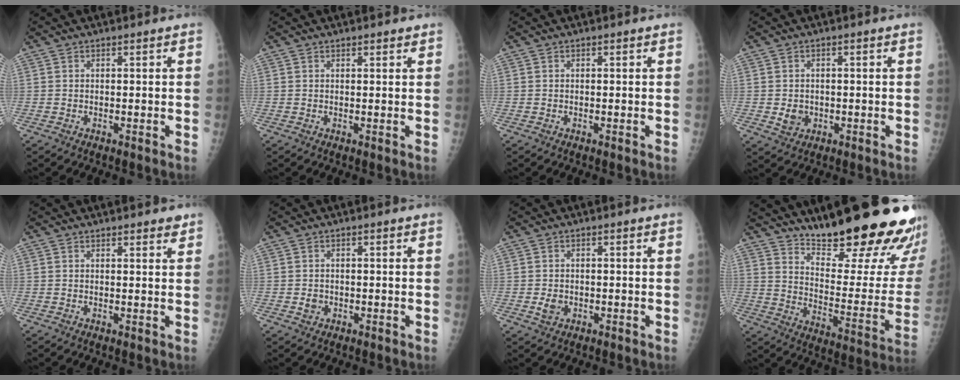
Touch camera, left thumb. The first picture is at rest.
{"total": 1.1, "force": [0.9, 0.4, 0.5], "torque": [-0.004, -0.004, 0.010]}
{"total": 0.0}
{"total": 3.3, "force": [-0.5, 2.8, 1.6], "torque": [-0.016, 0.001, -0.002]}
{"total": 2.3, "force": [1.9, 0.8, 1.1], "torque": [0.000, -0.007, 0.020]}
{"total": 1.9, "force": [-0.4, 1.7, 0.8], "torque": [-0.004, 0.003, -0.006]}
{"total": 2.6, "force": [-0.6, 2.1, 1.5], "torque": [-0.020, 0.001, -0.008]}
{"total": 28.9, "force": [22.0, 5.9, 17.8], "torque": [-0.226, -0.154, 0.305]}